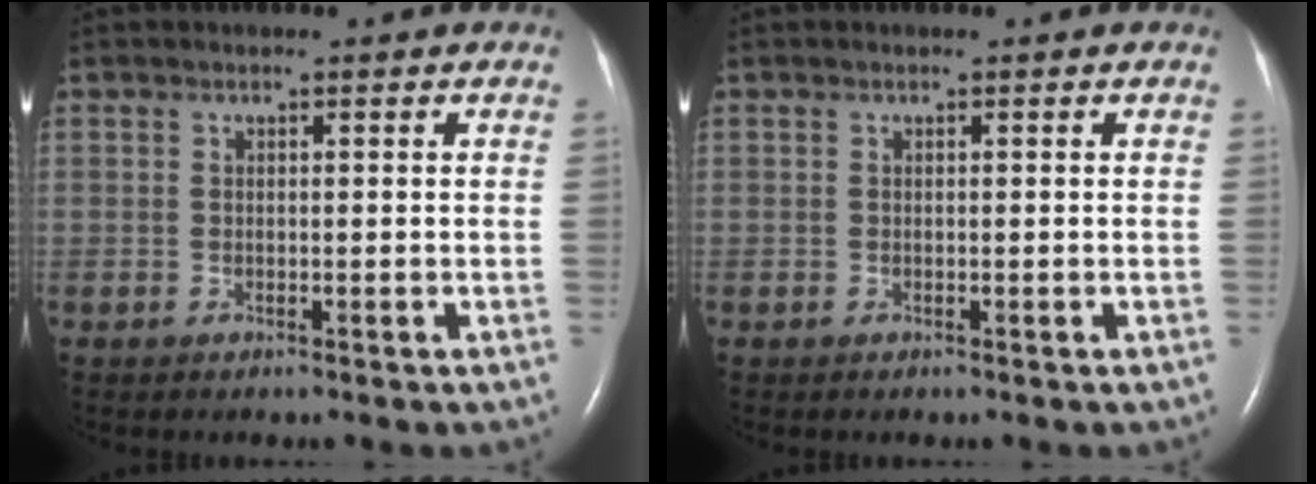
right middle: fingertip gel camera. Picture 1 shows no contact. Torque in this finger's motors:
{"motor_torque": [0.03, -0.08, 0.00, 0.00]}